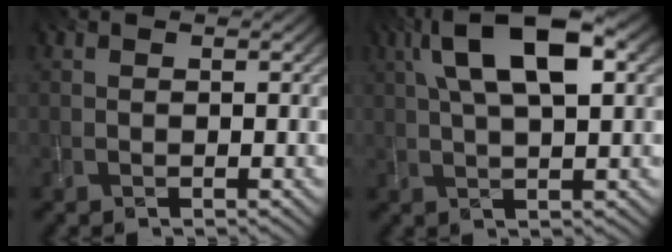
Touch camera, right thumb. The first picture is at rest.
{"total": 11.1, "force": [3.8, 4.0, 9.7], "torque": [-0.180, 0.012, 0.062]}